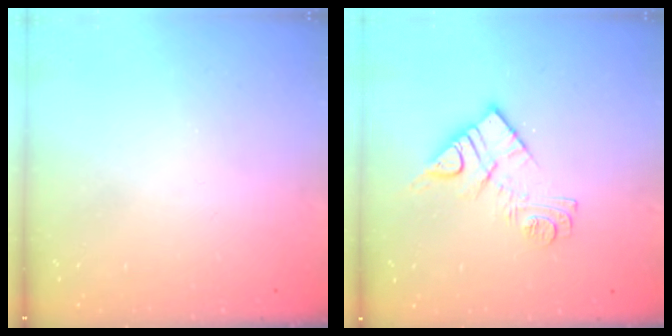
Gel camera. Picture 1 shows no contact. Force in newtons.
{"total": 11.5, "press": 11.5, "slide": 0.6}